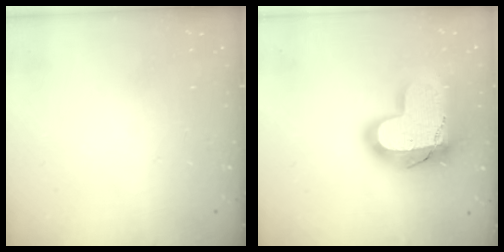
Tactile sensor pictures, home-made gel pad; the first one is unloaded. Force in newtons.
{"total": 20.9, "press": 20.9, "slide": 1.8}